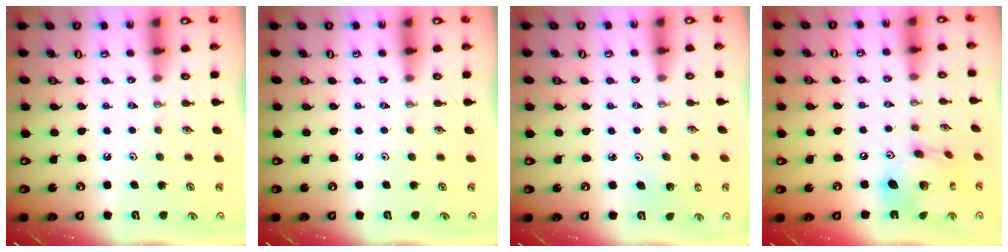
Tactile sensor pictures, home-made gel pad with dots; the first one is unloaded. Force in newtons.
{"total": 0.0}
{"total": 2.3, "press": 2.3, "slide": 0.3}
{"total": 16.8, "press": 16.7, "slide": 1.8}